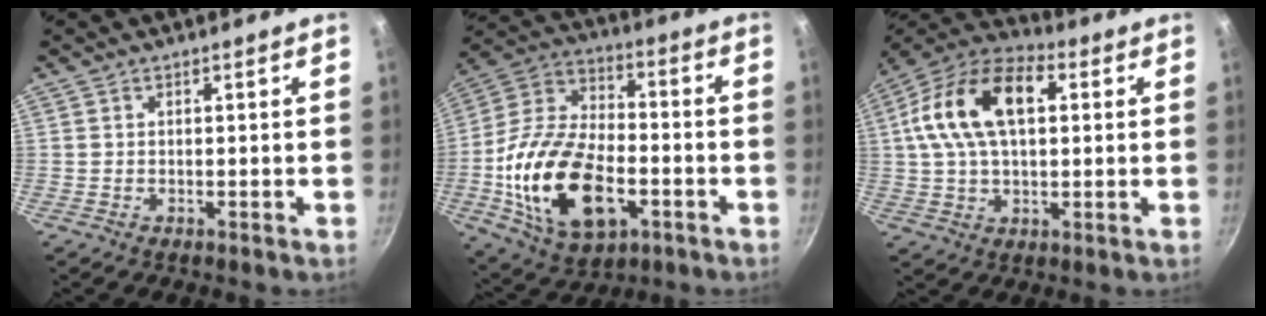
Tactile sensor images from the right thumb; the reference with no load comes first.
{"total": 24.1, "force": [-6.1, 14.2, 18.5], "torque": [-0.338, 0.029, -0.106]}
{"total": 18.0, "force": [3.7, 10.6, 14.1], "torque": [-0.240, 0.026, 0.048]}